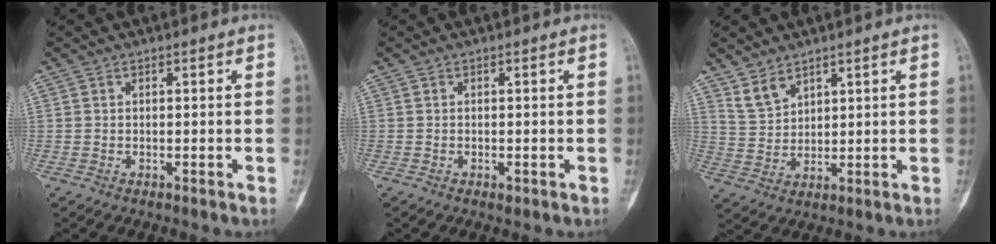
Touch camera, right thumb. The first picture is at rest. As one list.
[{"total": 0.6, "force": [-0.1, 0.4, 0.4], "torque": [-0.005, -0.002, 0.001]}, {"total": 4.8, "force": [3.8, 2.4, 1.8], "torque": [-0.021, -0.025, 0.085]}]